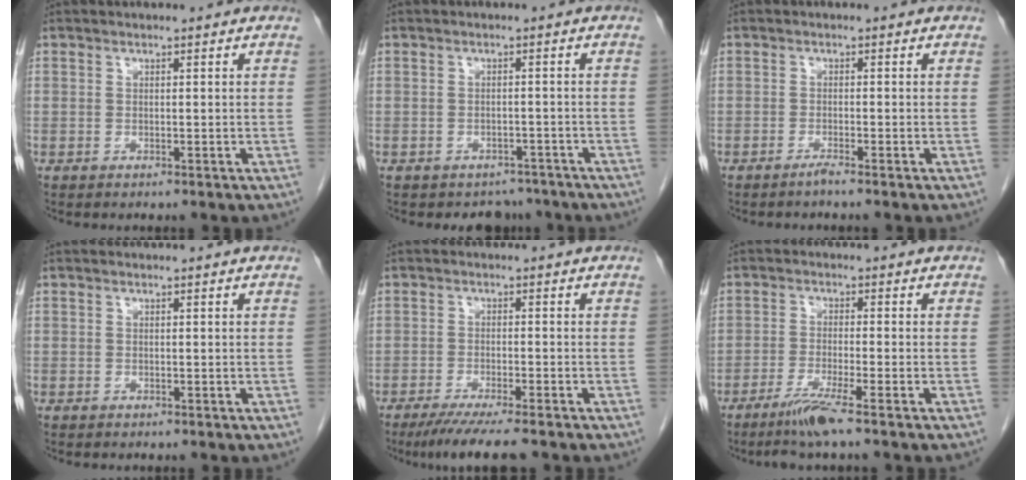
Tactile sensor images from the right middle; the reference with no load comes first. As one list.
[{"total": 3.7, "force": [-3.1, 2.0, -0.2], "torque": [0.008, 0.011, -0.042]}, {"total": 1.2, "force": [-1.0, -0.3, 0.6], "torque": [-0.011, 0.000, -0.019]}, {"total": 0.0}, {"total": 8.1, "force": [-6.6, 0.4, 4.8], "torque": [-0.068, -0.018, -0.102]}, {"total": 5.1, "force": [-3.6, -0.9, 3.4], "torque": [-0.069, -0.015, -0.074]}]